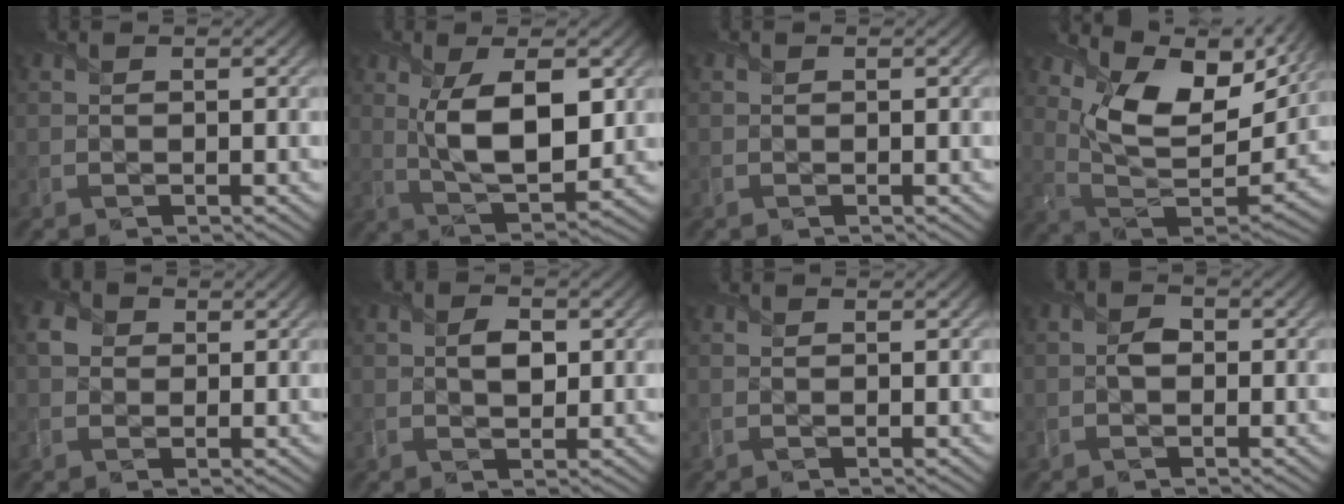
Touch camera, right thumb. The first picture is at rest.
{"total": 10.2, "force": [1.7, 4.7, 8.9], "torque": [-0.172, -0.005, 0.032]}
{"total": 0.0}
{"total": 15.0, "force": [8.5, 7.1, 10.1], "torque": [-0.221, 0.014, 0.151]}
{"total": 2.5, "force": [0.5, 2.3, 1.0], "torque": [-0.029, 0.007, 0.003]}
{"total": 2.6, "force": [0.3, 1.7, 1.9], "torque": [-0.037, -0.004, 0.003]}
{"total": 0.0}
{"total": 1.5, "force": [-0.5, 1.2, 0.8], "torque": [-0.019, -0.001, -0.014]}